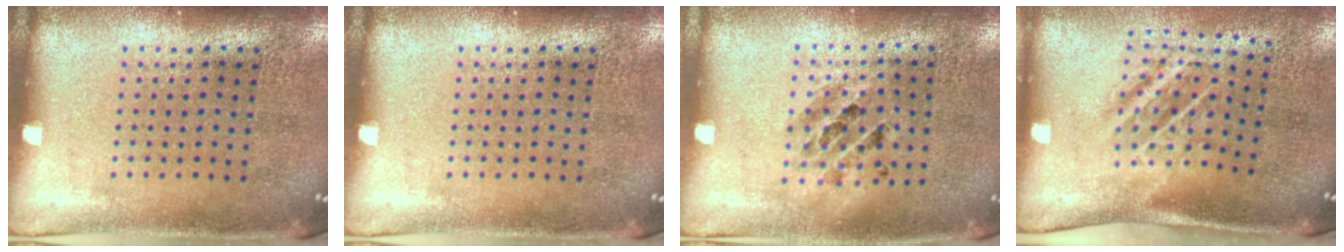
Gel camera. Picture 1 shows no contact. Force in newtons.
{"total": 0.0}
{"total": 1.1, "press": 1.0, "slide": 0.2}
{"total": 1.8, "press": 1.1, "slide": 1.4}